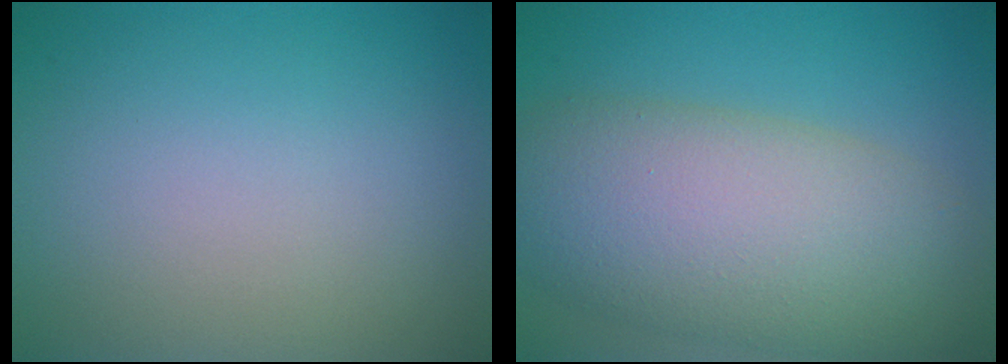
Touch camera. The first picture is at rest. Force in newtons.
{"total": 10.6, "press": 10.6, "slide": 0.5}